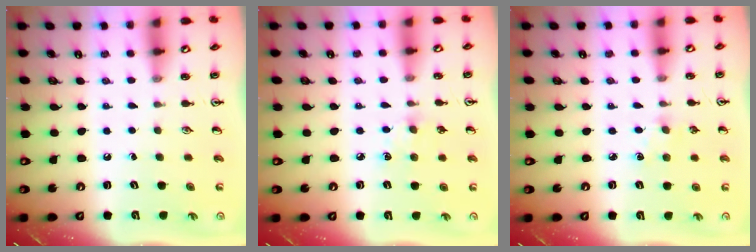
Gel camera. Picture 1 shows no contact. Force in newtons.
{"total": 5.2, "press": 5.2, "slide": 0.6}
{"total": 2.9, "press": 2.9, "slide": 0.4}